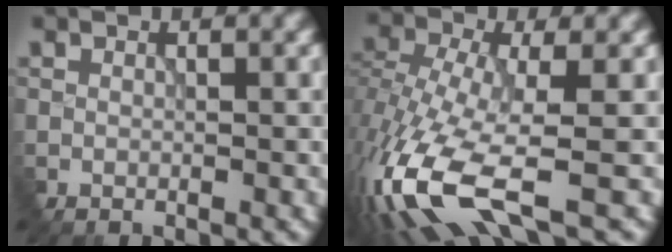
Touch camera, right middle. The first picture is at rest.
{"total": 11.6, "force": [-5.2, 4.4, 9.4], "torque": [-0.230, -0.023, -0.089]}